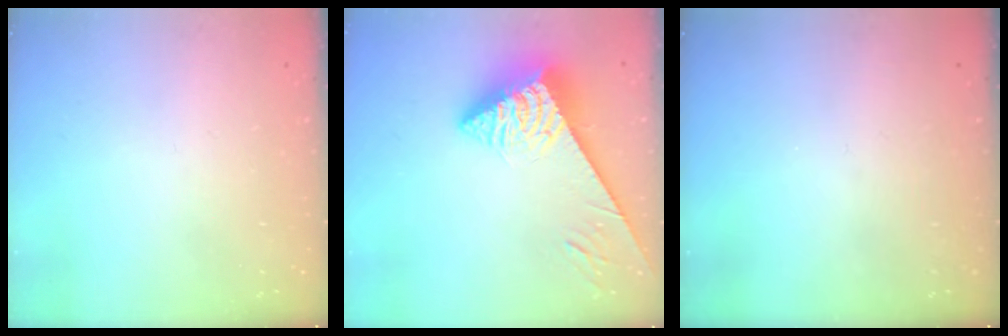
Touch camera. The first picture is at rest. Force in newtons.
{"total": 6.2, "press": 6.1, "slide": 0.9}
{"total": 0.0}